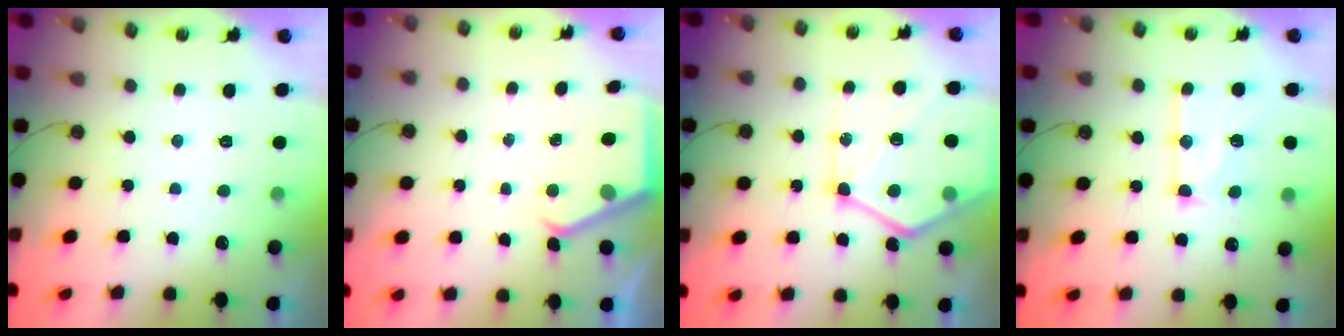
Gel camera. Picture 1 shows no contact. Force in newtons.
{"total": 4.3, "press": 4.2, "slide": 0.5}
{"total": 19.1, "press": 19.0, "slide": 2.2}
{"total": 15.5, "press": 15.5, "slide": 1.2}